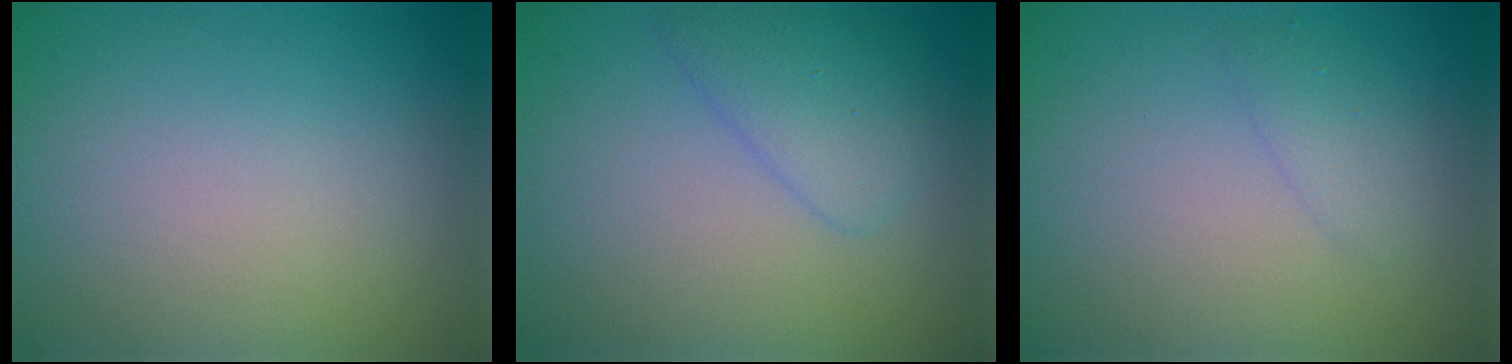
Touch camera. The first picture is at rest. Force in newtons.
{"total": 2.8, "press": 2.8, "slide": 0.1}
{"total": 1.3, "press": 1.3, "slide": 0.1}